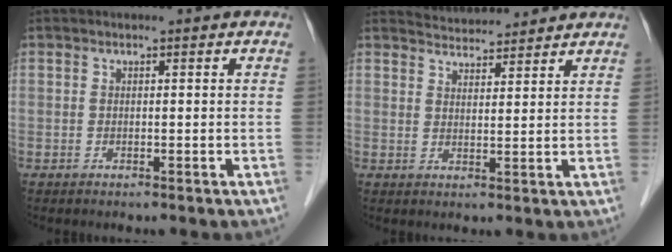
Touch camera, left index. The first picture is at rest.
{"total": 5.4, "force": [5.4, 0.5, 0.3], "torque": [-0.013, 0.021, 0.080]}